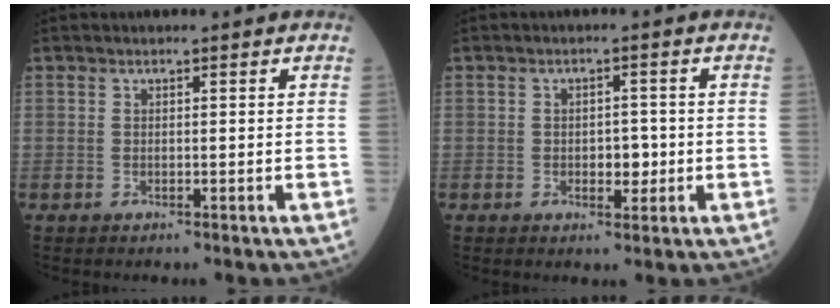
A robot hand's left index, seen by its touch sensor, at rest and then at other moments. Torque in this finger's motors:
{"motor_torque": [0.13, -0.01, 0.01, 0.00]}